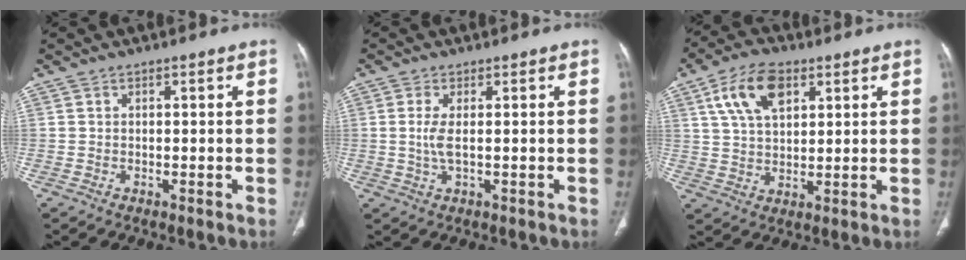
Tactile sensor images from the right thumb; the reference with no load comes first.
{"total": 3.3, "force": [0.2, 0.9, 3.1], "torque": [-0.084, -0.003, 0.006]}
{"total": 10.9, "force": [4.8, 6.0, 7.7], "torque": [-0.132, -0.007, 0.089]}